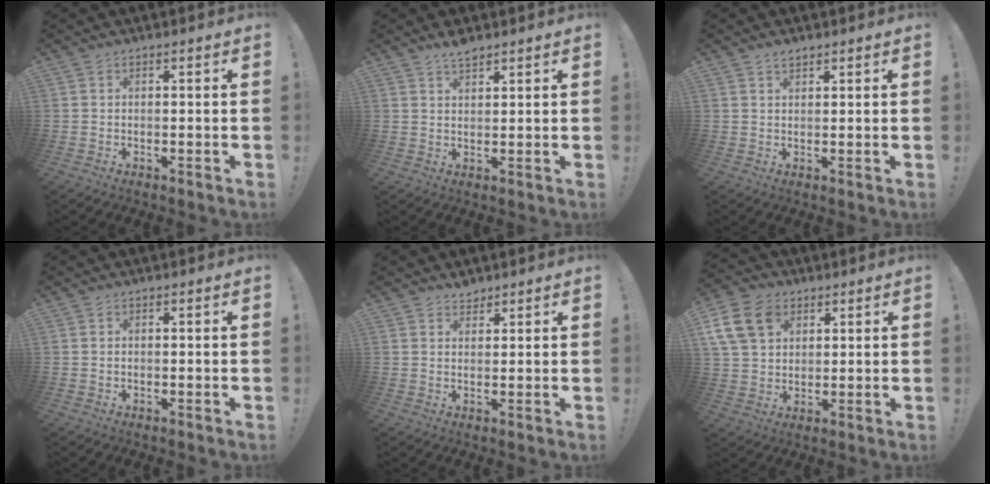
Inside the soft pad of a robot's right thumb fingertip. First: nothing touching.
{"total": 3.9, "force": [3.3, 1.0, 1.8], "torque": [-0.026, -0.023, 0.057]}
{"total": 1.9, "force": [1.6, 0.8, 0.8], "torque": [-0.003, -0.011, 0.027]}
{"total": 0.0}
{"total": 2.7, "force": [2.5, 0.9, 0.3], "torque": [0.012, -0.021, 0.043]}
{"total": 13.5, "force": [5.8, 9.9, 7.1], "torque": [-0.130, -0.024, 0.117]}